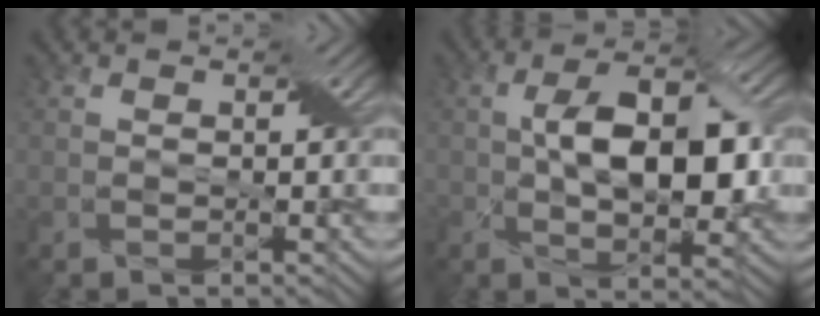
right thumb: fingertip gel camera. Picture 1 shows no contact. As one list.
[{"total": 10.1, "force": [0.6, 5.1, 8.7], "torque": [-0.153, 0.000, 0.010]}]